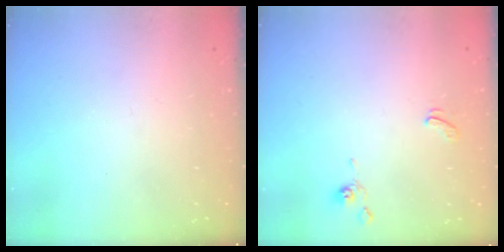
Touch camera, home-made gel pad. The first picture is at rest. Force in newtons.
{"total": 1.7, "press": 1.6, "slide": 0.3}